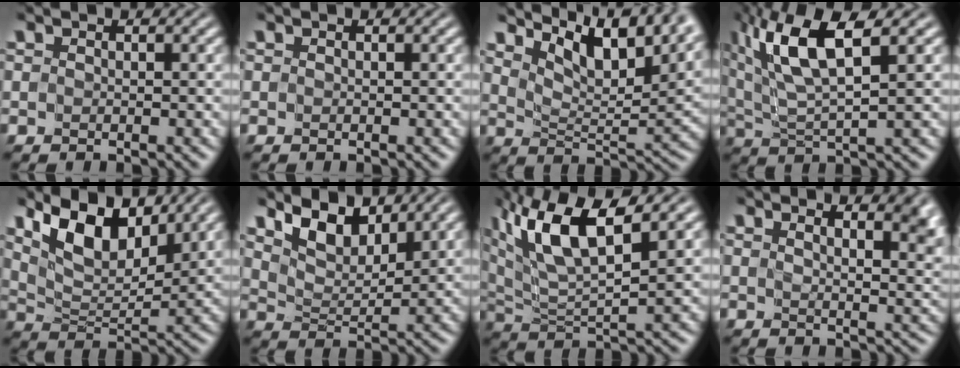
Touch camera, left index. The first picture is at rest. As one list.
[{"total": 0.0}, {"total": 9.7, "force": [6.9, 3.2, 6.1], "torque": [-0.100, 0.007, 0.107]}, {"total": 8.2, "force": [3.8, 2.1, 7.0], "torque": [-0.143, 0.014, 0.073]}, {"total": 7.7, "force": [4.9, 3.2, 5.0], "torque": [-0.095, 0.002, 0.091]}, {"total": 5.0, "force": [3.9, 2.0, 2.4], "torque": [-0.054, 0.001, 0.066]}, {"total": 8.8, "force": [4.6, 2.4, 7.1], "torque": [-0.150, 0.012, 0.086]}, {"total": 7.1, "force": [5.0, 2.2, 4.6], "torque": [-0.024, 0.023, 0.051]}]